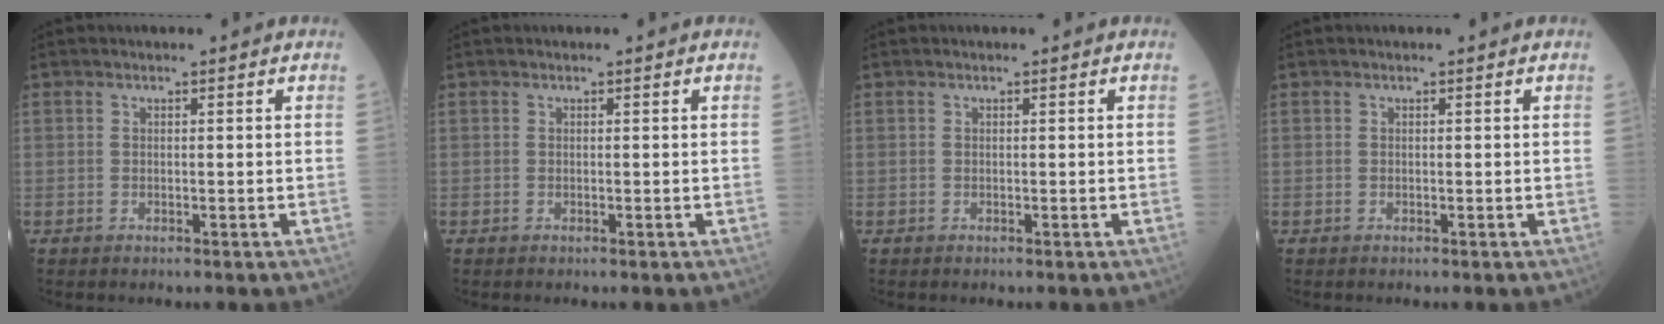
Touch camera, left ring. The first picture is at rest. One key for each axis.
{"total": 0.0}
{"total": 0.0}
{"total": 0.0}